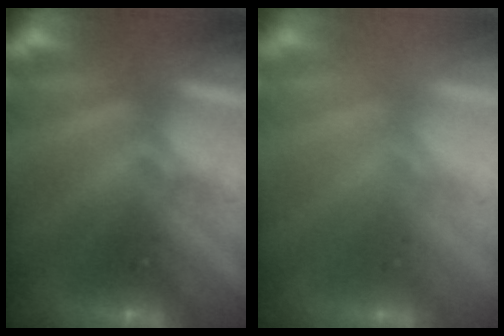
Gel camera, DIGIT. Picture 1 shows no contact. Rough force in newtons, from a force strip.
{"total": 2.5}